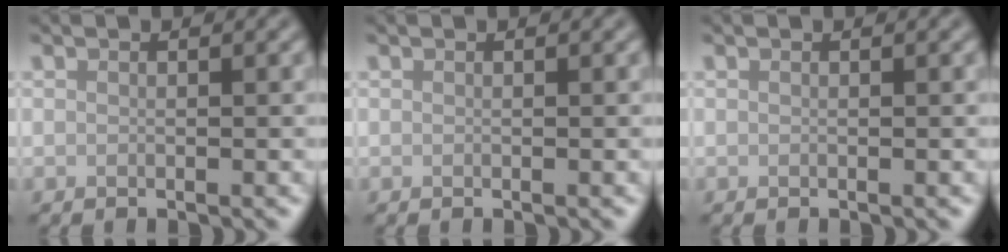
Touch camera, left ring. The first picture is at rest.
{"total": 0.0}
{"total": 0.0}